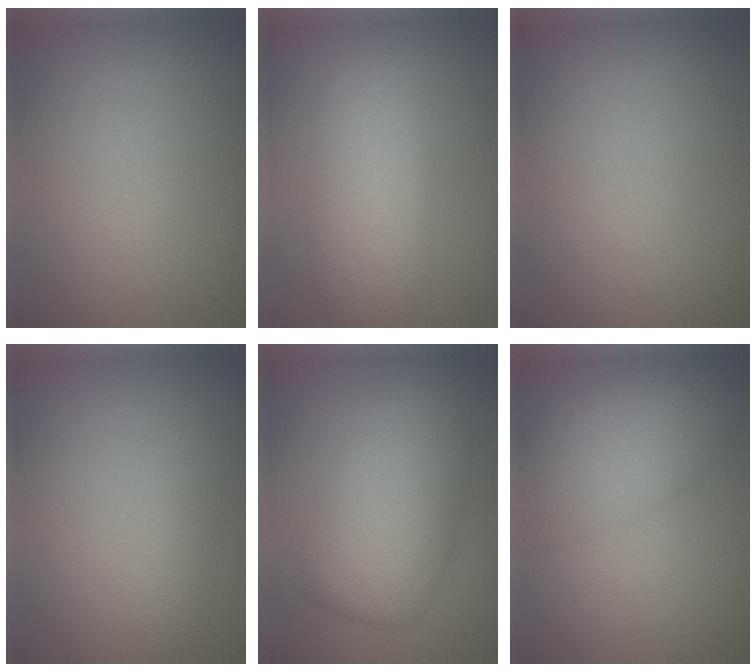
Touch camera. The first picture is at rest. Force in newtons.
{"total": 5.6, "press": 5.6, "slide": 0.2}
{"total": 0.0}
{"total": 1.8, "press": 1.8, "slide": 0.1}
{"total": 7.7, "press": 7.7, "slide": 0.1}
{"total": 7.2, "press": 7.2, "slide": 0.3}